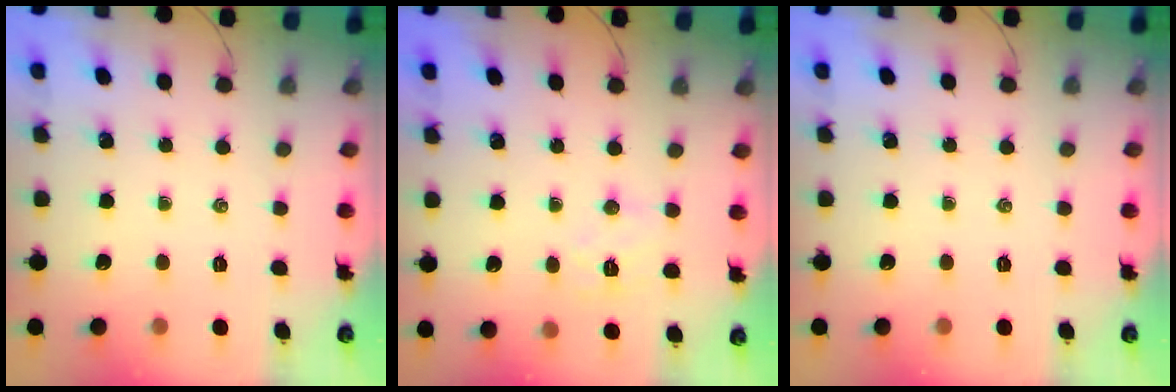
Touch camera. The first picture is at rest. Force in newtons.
{"total": 5.7, "press": 5.6, "slide": 1.1}
{"total": 0.0}